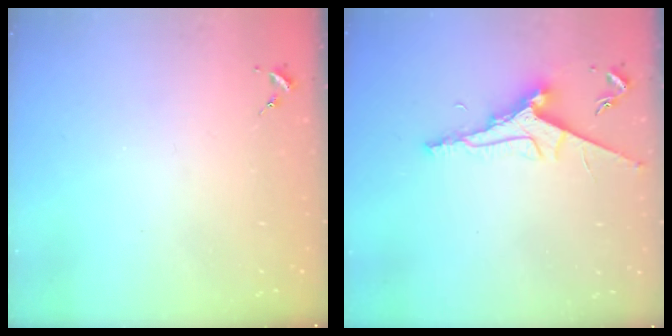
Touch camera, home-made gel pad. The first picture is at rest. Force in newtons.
{"total": 8.8, "press": 8.8, "slide": 0.6}